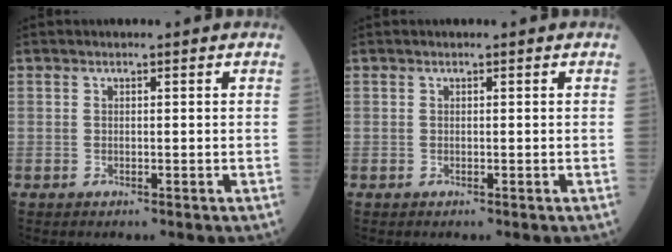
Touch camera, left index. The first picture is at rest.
{"total": 0.0}